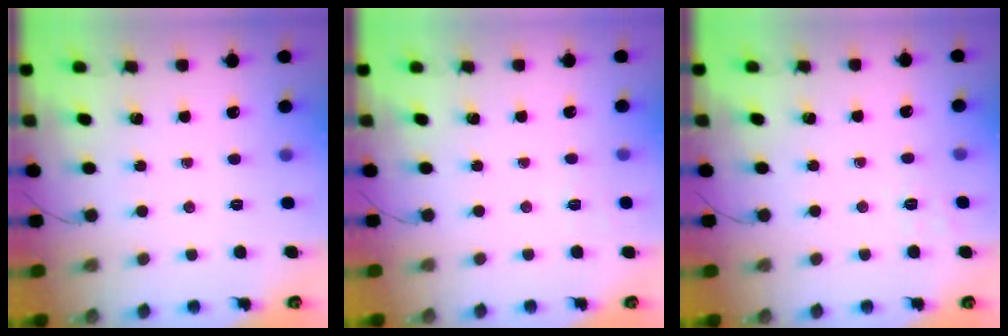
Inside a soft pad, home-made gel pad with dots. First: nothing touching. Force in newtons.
{"total": 2.7, "press": 2.1, "slide": 1.7}
{"total": 2.1, "press": 1.2, "slide": 1.8}